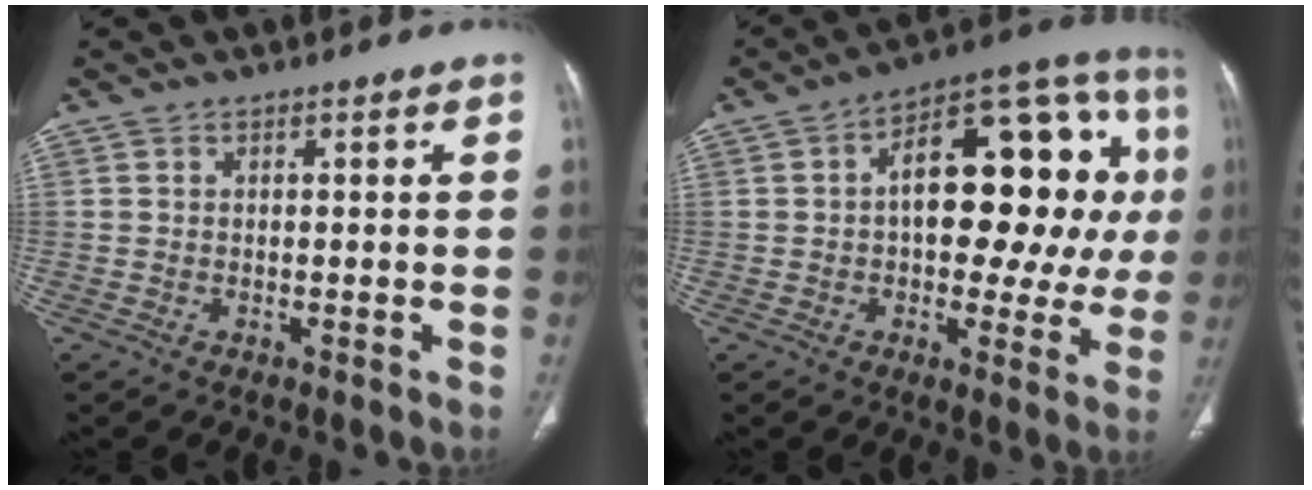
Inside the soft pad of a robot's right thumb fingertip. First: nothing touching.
{"total": 23.9, "force": [2.5, 11.8, 20.7], "torque": [-0.248, 0.044, 0.028]}